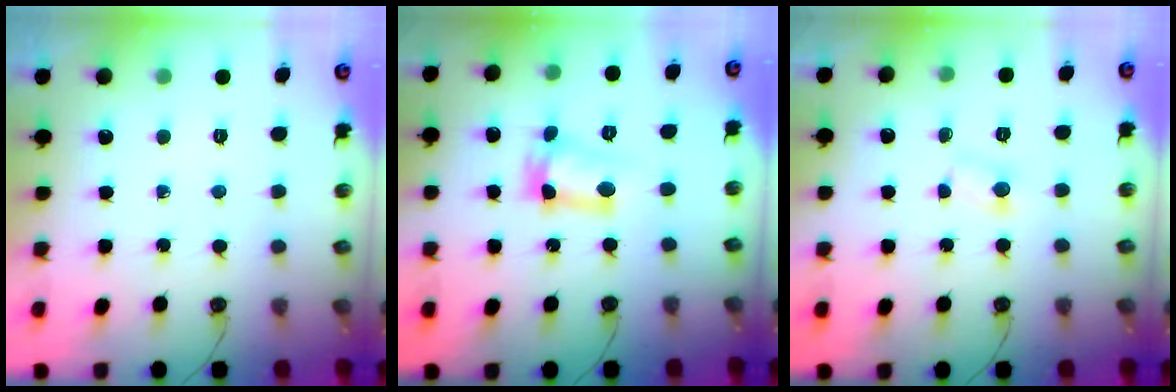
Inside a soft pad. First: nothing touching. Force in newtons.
{"total": 9.1, "press": 8.4, "slide": 3.5}
{"total": 2.5, "press": 2.5, "slide": 0.3}